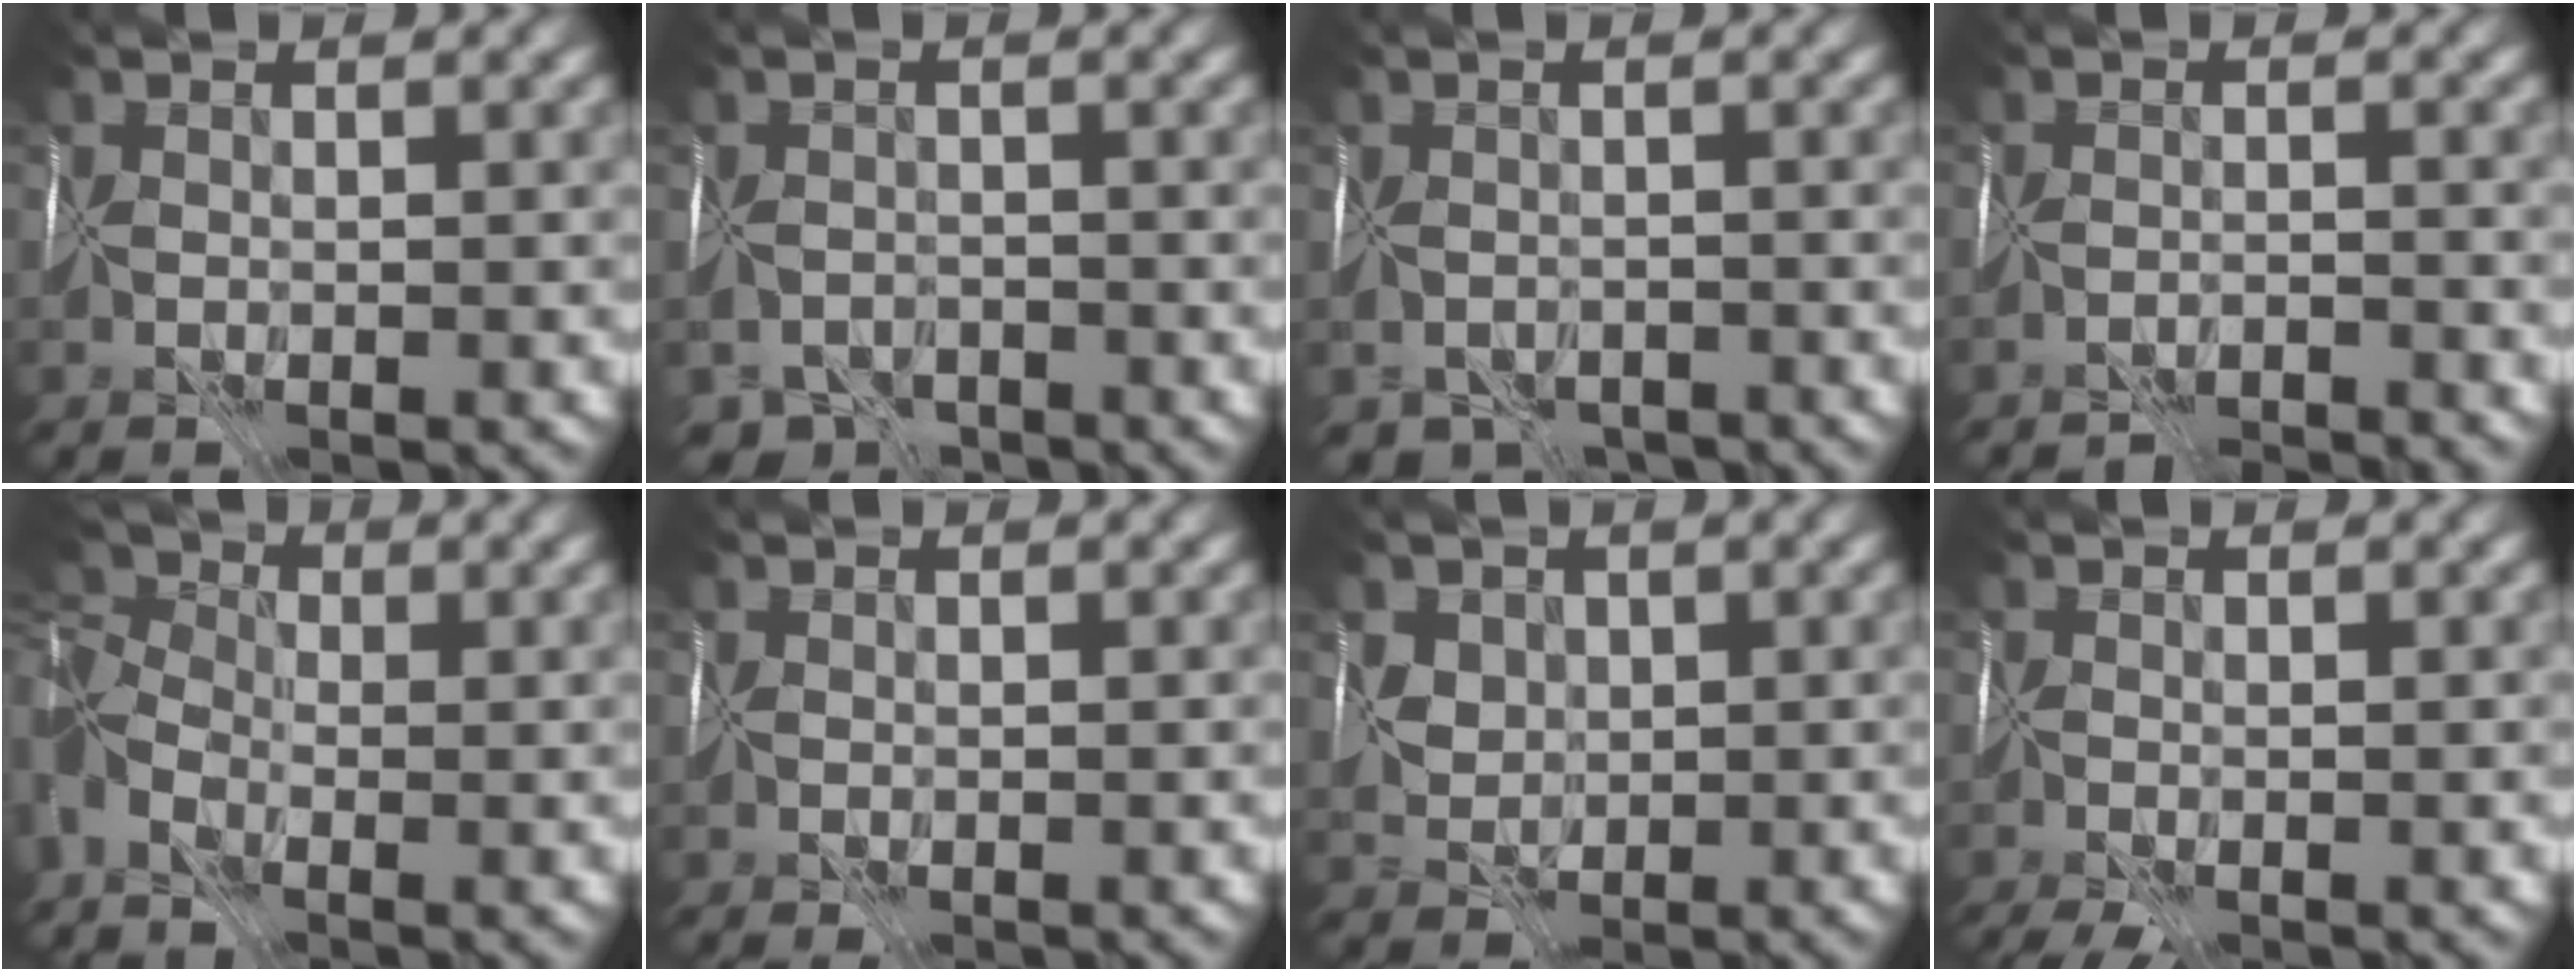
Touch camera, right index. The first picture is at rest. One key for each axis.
{"total": 4.2, "fx": -3.7, "fy": 1.8, "fz": 0.4, "tx": 0.004, "ty": -0.012, "tz": -0.058}
{"total": 4.4, "fx": -3.3, "fy": 2.5, "fz": 1.4, "tx": -0.019, "ty": -0.014, "tz": -0.044}
{"total": 4.2, "fx": -4.2, "fy": -0.1, "fz": 0.5, "tx": -0.007, "ty": -0.009, "tz": -0.060}
{"total": 6.3, "fx": -2.4, "fy": 3.5, "fz": 4.7, "tx": -0.120, "ty": -0.005, "tz": -0.058}
{"total": 0.6, "fx": -0.2, "fy": 0.2, "fz": 0.5, "tx": -0.002, "ty": -0.003, "tz": 0.001}
{"total": 3.1, "fx": 1.6, "fy": 2.5, "fz": 1.0, "tx": -0.004, "ty": 0.024, "tz": 0.031}
{"total": 4.7, "fx": -3.6, "fy": 1.3, "fz": 2.7, "tx": -0.047, "ty": -0.029, "tz": -0.047}